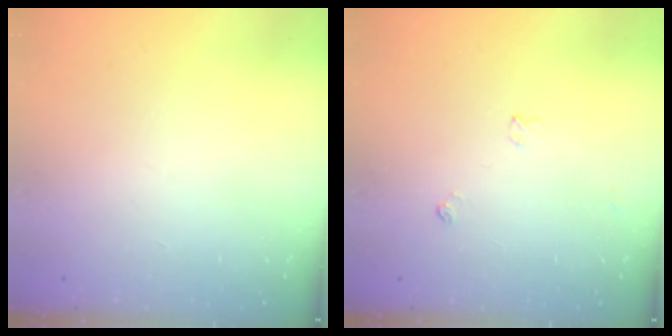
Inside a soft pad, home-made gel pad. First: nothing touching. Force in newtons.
{"total": 4.0, "press": 3.9, "slide": 0.6}